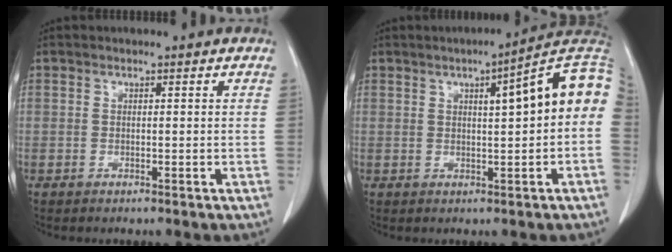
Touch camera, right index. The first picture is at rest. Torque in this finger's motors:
{"motor_torque": [0.89, -0.06, 0.22, 0.07]}